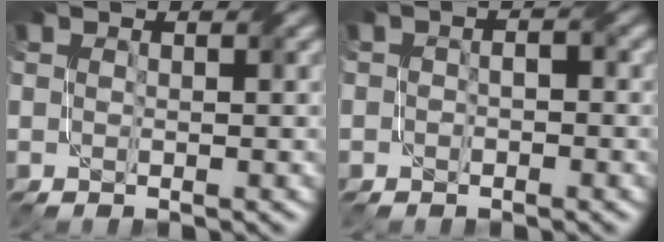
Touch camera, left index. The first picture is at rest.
{"total": 1.5, "force": [-0.8, 0.8, 0.9], "torque": [-0.010, 0.002, -0.013]}